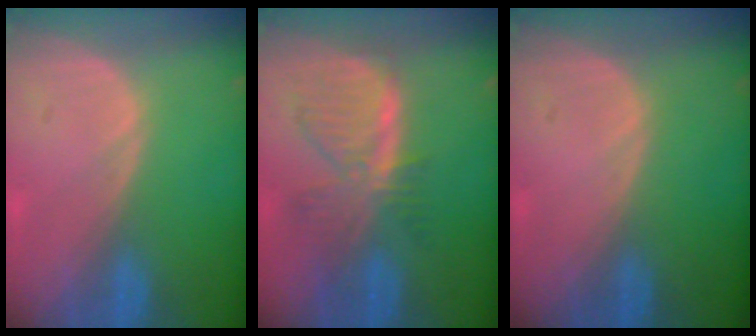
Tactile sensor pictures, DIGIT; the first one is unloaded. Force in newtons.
{"total": 7.8, "press": 7.0, "slide": 3.5}
{"total": 0.0}